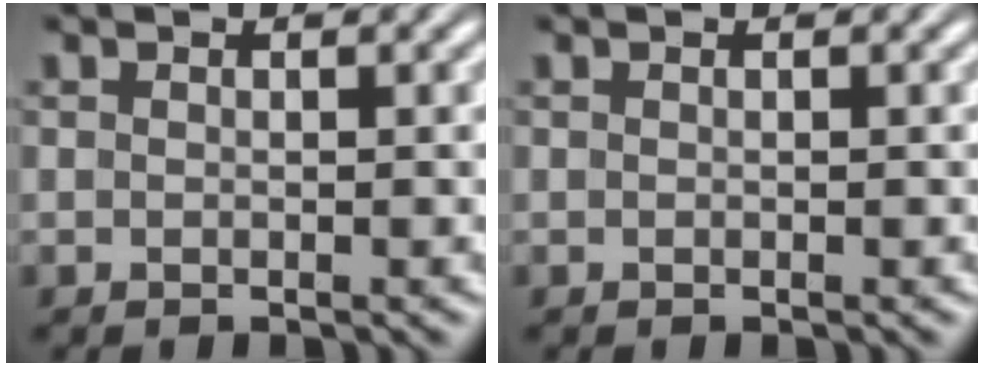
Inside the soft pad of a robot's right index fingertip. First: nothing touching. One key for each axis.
{"total": 0.0}